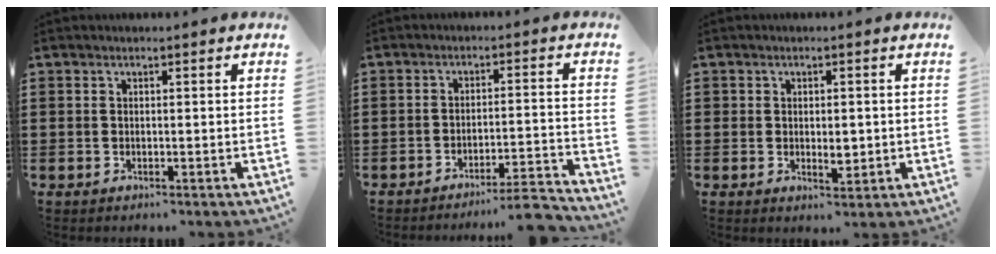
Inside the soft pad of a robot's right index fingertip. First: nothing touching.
{"total": 4.9, "force": [-4.5, -0.3, 1.8], "torque": [-0.031, -0.012, -0.090]}
{"total": 2.8, "force": [-0.2, 1.6, 2.3], "torque": [-0.036, 0.001, -0.006]}